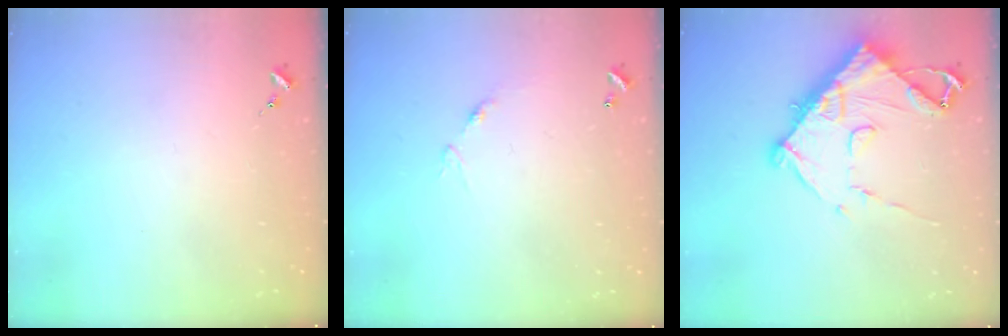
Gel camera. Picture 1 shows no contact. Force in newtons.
{"total": 6.1, "press": 6.1, "slide": 0.6}
{"total": 12.0, "press": 11.9, "slide": 1.1}